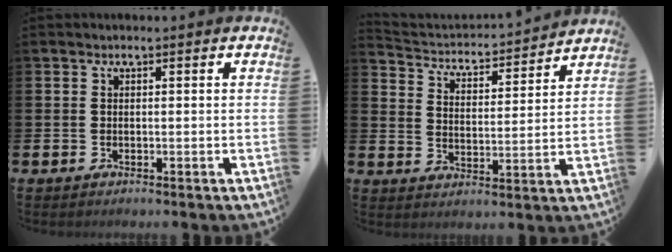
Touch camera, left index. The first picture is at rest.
{"total": 3.6, "force": [3.4, 1.1, 0.3], "torque": [-0.027, -0.042, 0.049]}